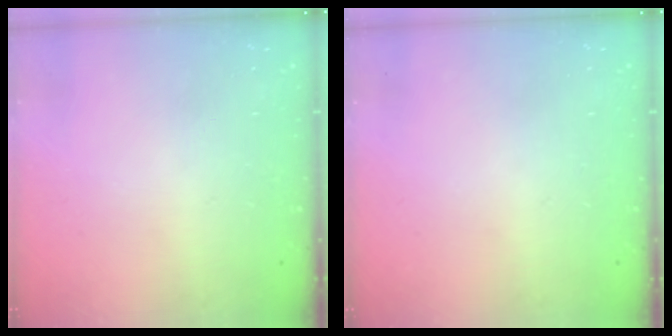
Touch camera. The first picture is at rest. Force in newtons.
{"total": 0.0}